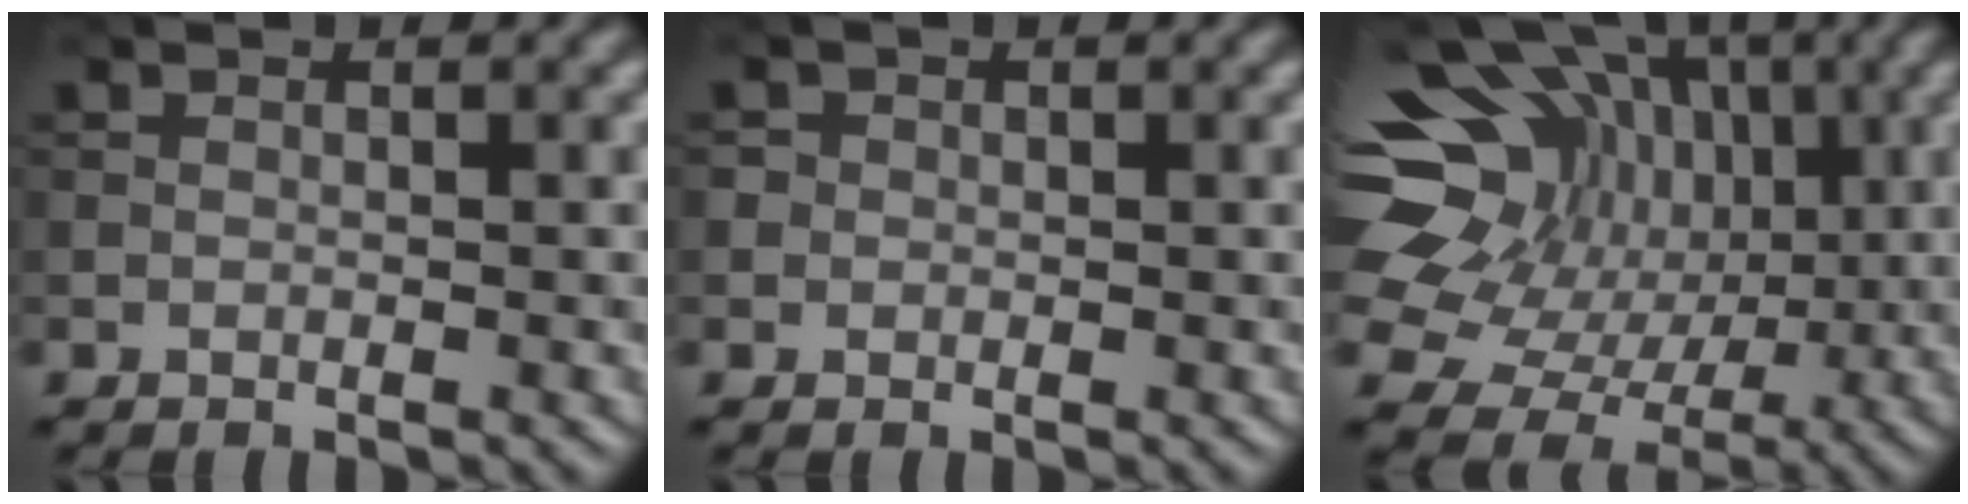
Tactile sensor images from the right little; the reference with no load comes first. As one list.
[{"total": 0.8, "force": [0.1, 0.8, 0.1], "torque": [0.006, -0.002, -0.001]}, {"total": 17.4, "force": [4.3, 14.4, 8.7], "torque": [-0.208, 0.045, 0.060]}]